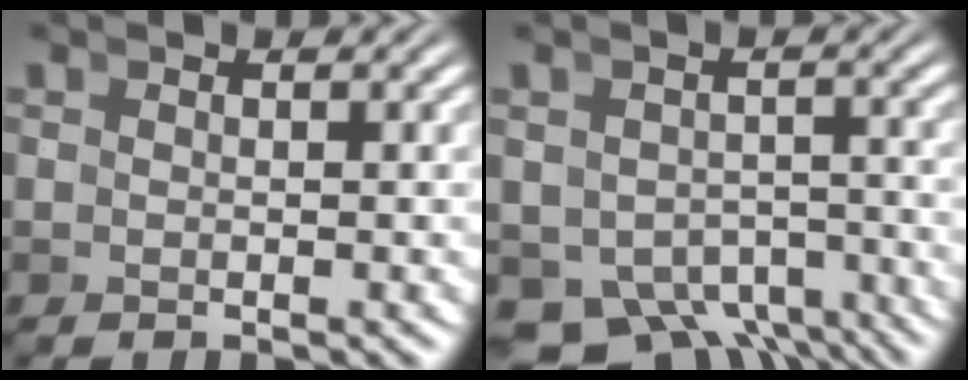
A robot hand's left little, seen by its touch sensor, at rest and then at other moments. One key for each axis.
{"total": 8.9, "fx": -5.1, "fy": 6.0, "fz": 4.1, "tx": -0.066, "ty": -0.052, "tz": -0.071}